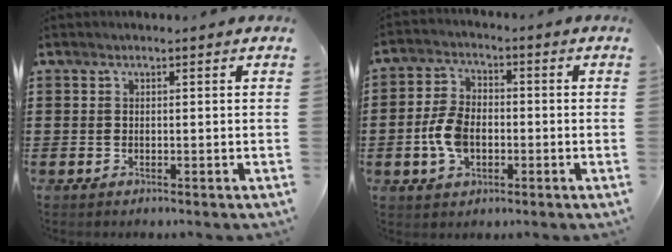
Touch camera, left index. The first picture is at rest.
{"total": 6.7, "force": [-1.5, 4.2, 5.0], "torque": [-0.130, -0.002, -0.036]}